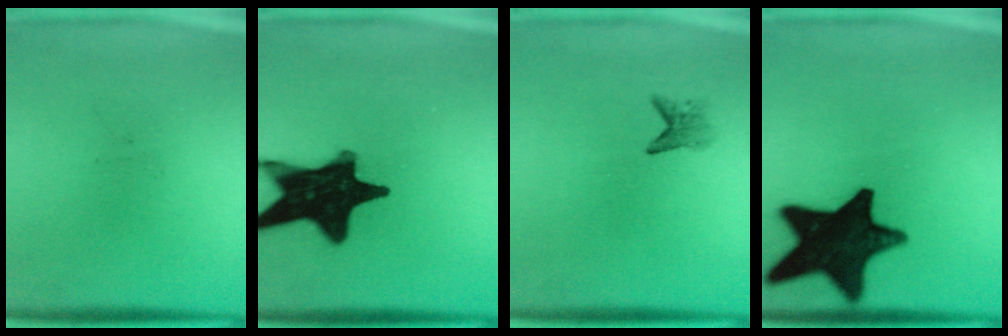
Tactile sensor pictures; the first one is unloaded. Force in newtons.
{"total": 19.2}
{"total": 1.8}
{"total": 17.5}